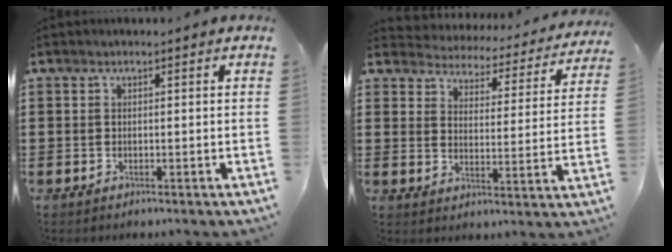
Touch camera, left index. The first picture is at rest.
{"total": 3.0, "force": [3.0, 0.3, -0.3], "torque": [-0.018, -0.031, 0.044]}